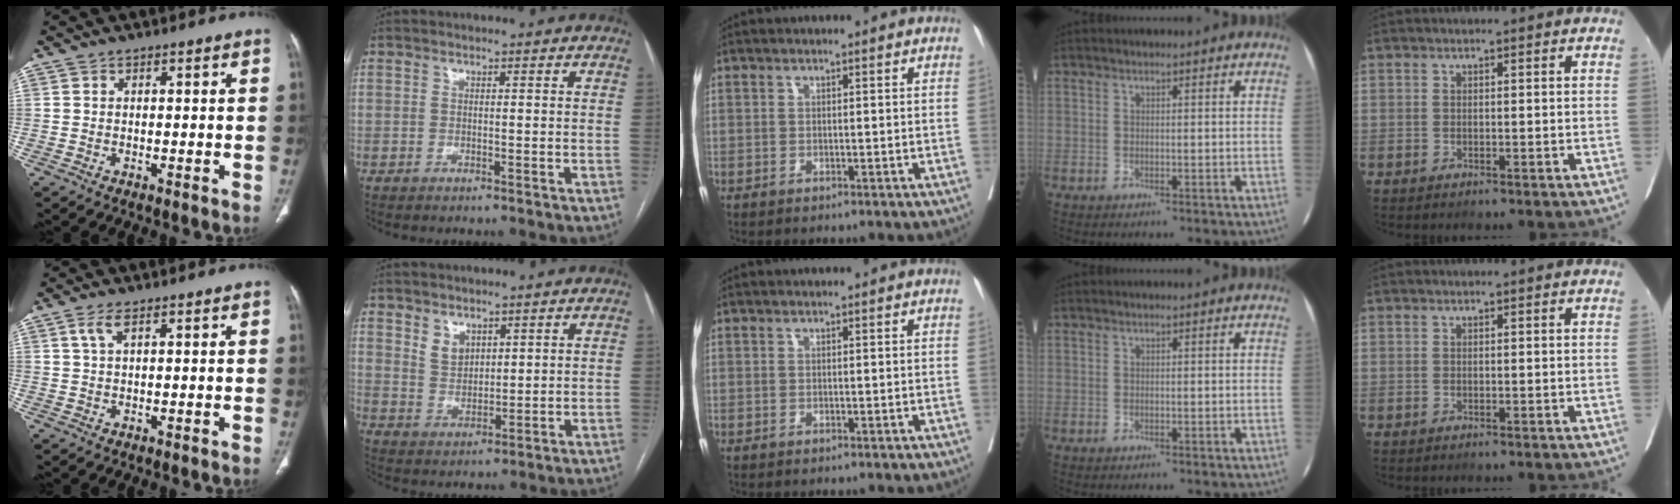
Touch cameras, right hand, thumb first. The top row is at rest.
{"thumb": {"total": 2.3, "force": [1.1, 0.7, 1.9], "torque": [-0.051, 0.007, 0.028]}, "index": {"total": 4.0, "force": [2.6, 2.5, 1.8], "torque": [-0.038, 0.000, 0.062]}}